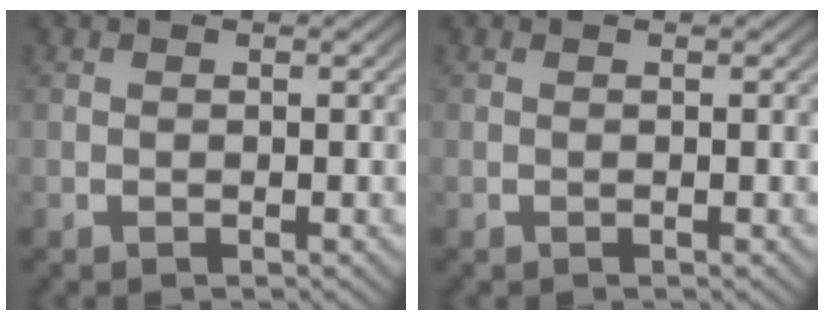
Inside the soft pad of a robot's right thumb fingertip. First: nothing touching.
{"total": 0.0}